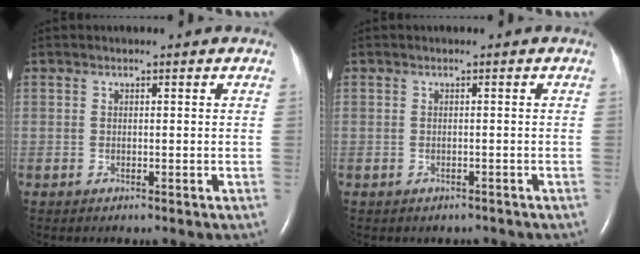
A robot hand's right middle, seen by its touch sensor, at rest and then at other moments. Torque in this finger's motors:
{"motor_torque": [-0.16, 0.16, -0.03, 0.02]}